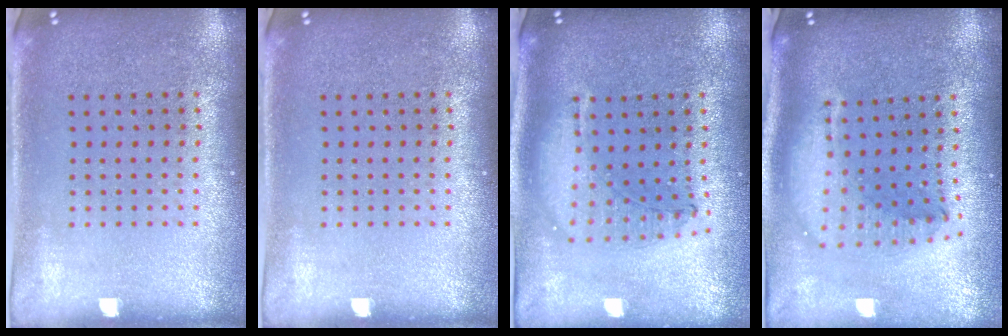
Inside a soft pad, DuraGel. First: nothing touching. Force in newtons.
{"total": 0.0}
{"total": 1.2, "press": 1.1, "slide": 0.3}
{"total": 2.2, "press": 1.7, "slide": 1.4}